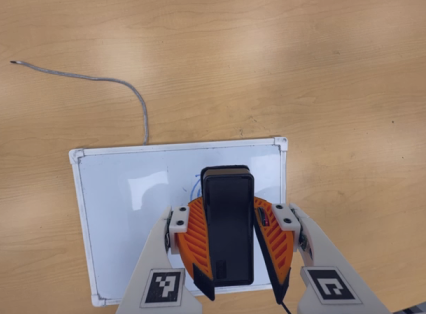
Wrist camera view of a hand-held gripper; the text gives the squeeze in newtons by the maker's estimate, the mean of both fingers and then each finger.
{"total": 8.2, "left": 8.4, "right": 8.0}